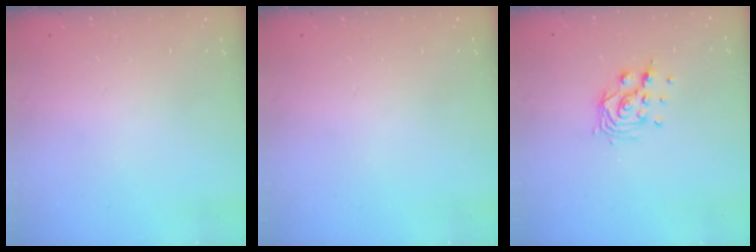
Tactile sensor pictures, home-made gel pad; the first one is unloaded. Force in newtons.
{"total": 0.0}
{"total": 9.6, "press": 9.6, "slide": 0.5}